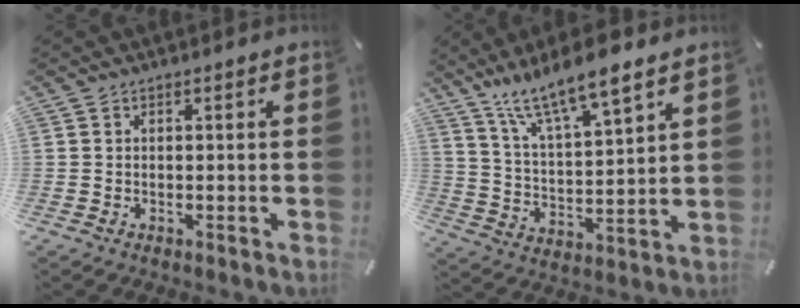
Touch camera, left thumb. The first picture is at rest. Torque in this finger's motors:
{"motor_torque": [0.60, 0.46, 1.23, -1.54, 0.19]}